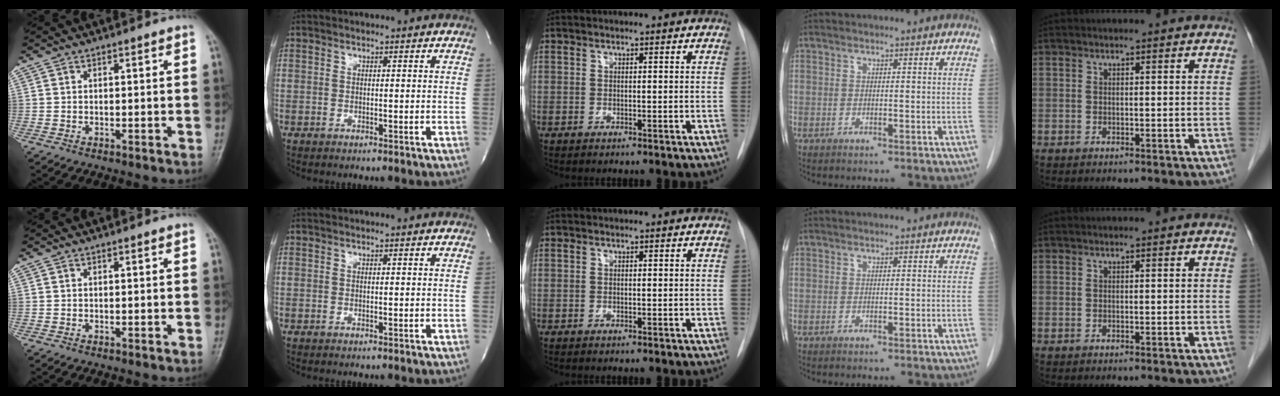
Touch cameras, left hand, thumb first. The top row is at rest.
{}